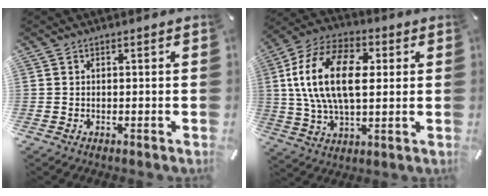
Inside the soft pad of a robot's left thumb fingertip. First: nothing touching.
{"total": 18.1, "force": [2.9, 10.6, 14.3], "torque": [-0.314, 0.011, 0.049]}